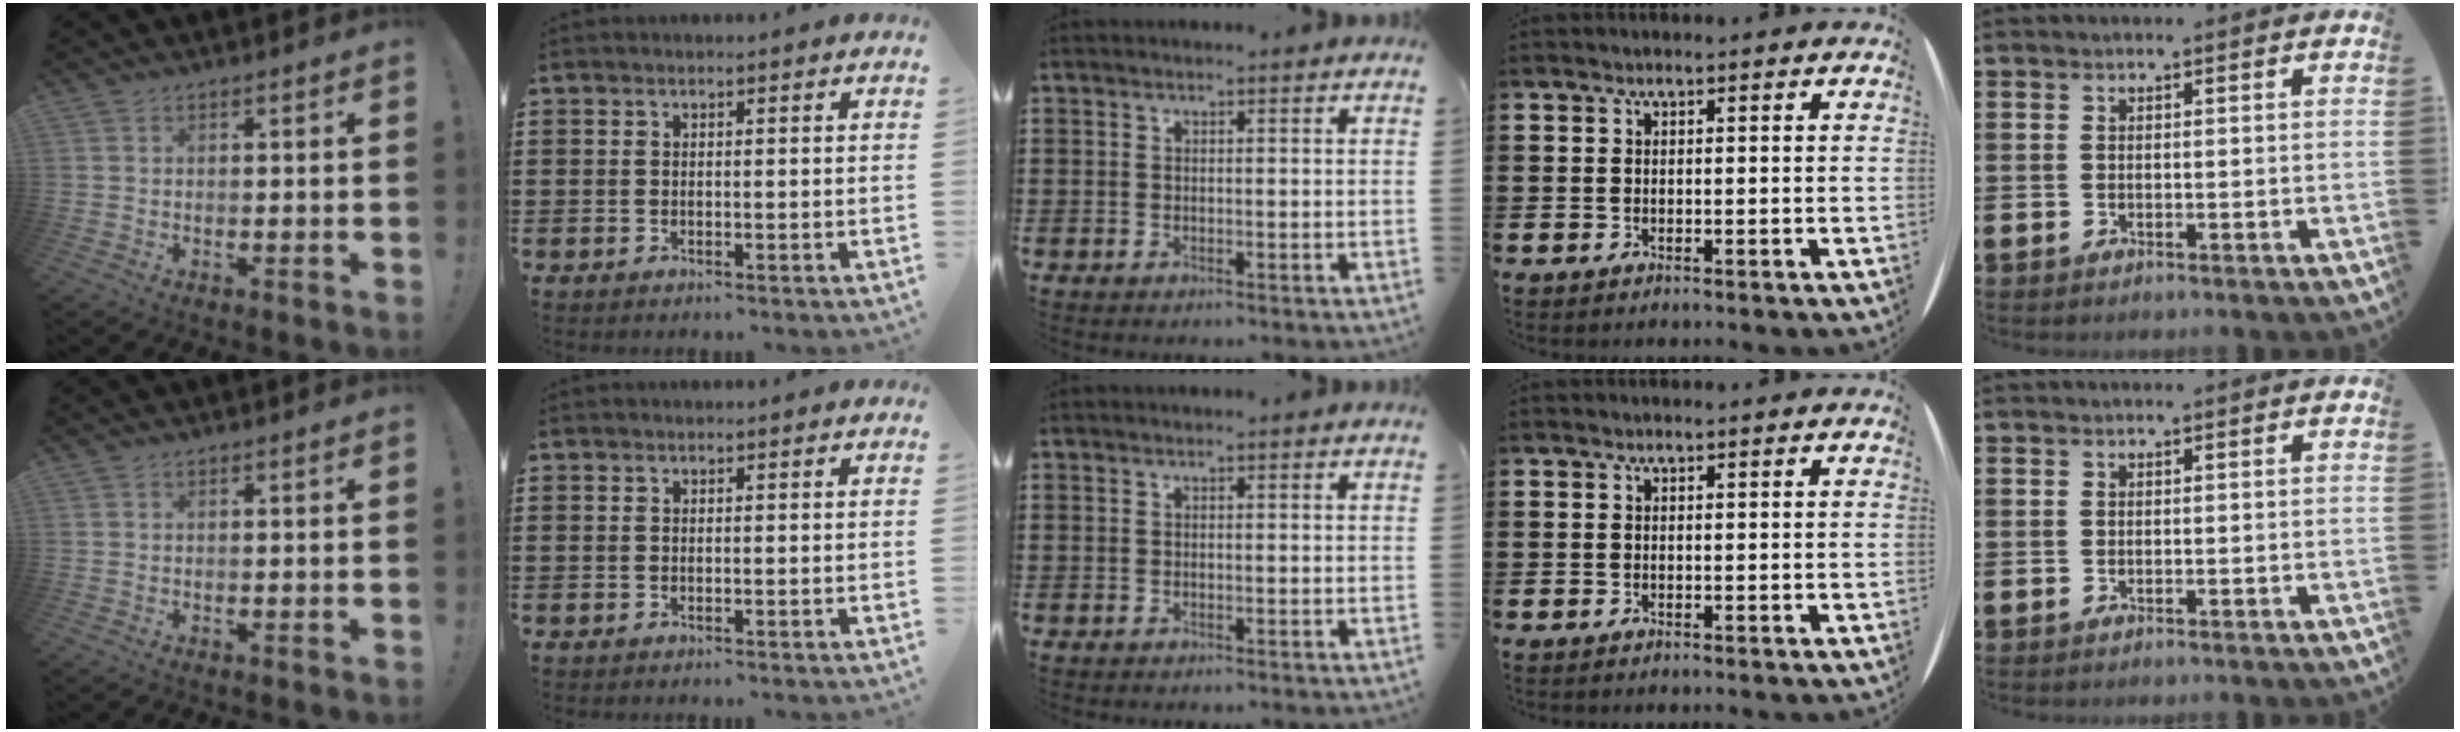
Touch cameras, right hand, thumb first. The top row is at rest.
{}